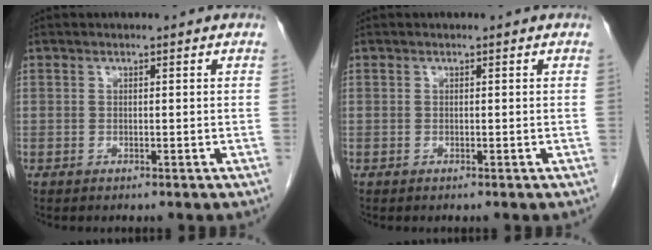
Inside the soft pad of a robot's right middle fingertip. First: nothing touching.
{"total": 0.0}